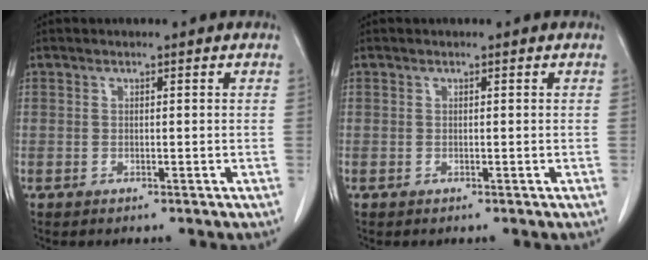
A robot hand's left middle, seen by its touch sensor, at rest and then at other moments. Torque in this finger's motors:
{"motor_torque": [0.01, -0.01, 0.00, 0.00]}